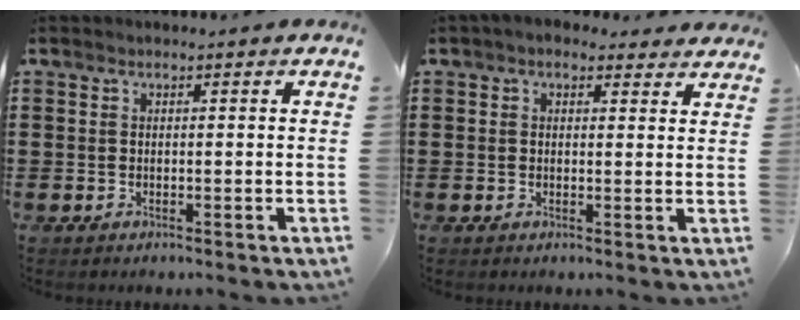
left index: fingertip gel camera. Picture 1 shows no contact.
{"total": 2.3, "force": [1.7, 1.3, 0.8], "torque": [-0.023, 0.005, 0.031]}